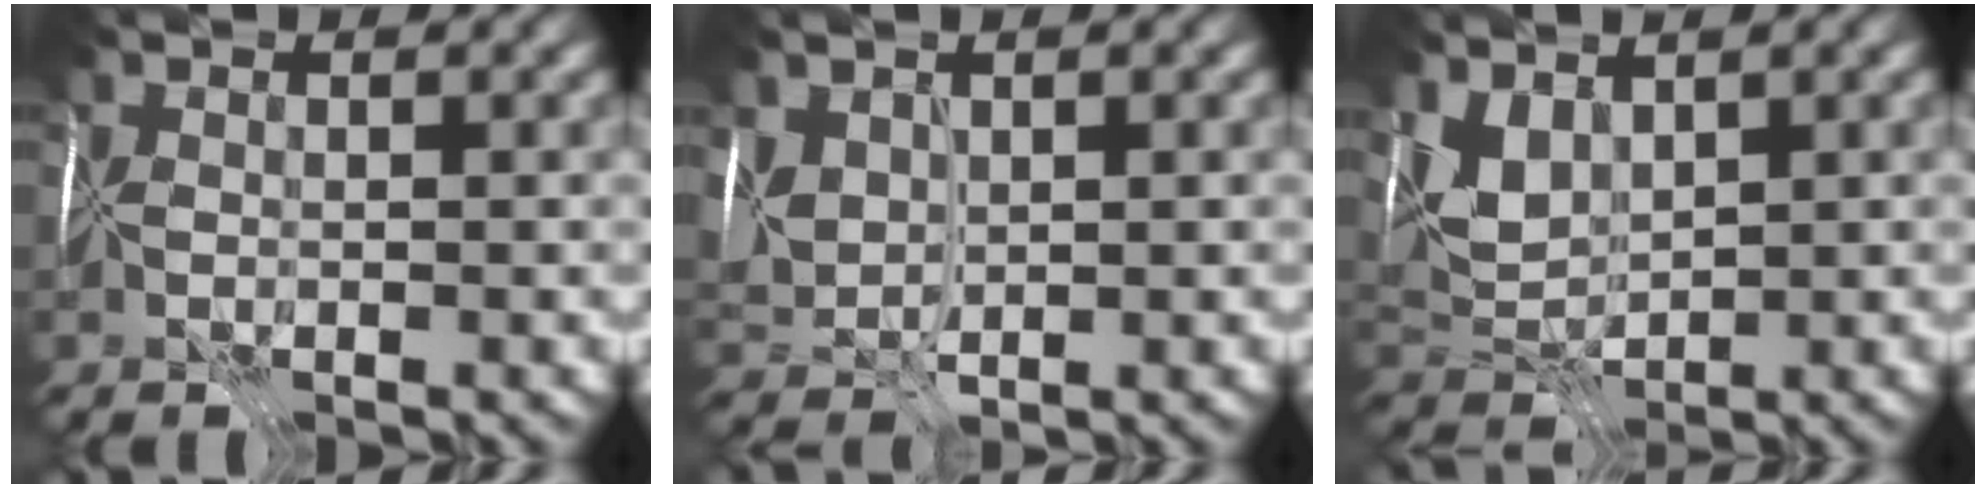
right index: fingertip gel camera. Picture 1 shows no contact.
{"total": 3.1, "force": [1.3, 2.2, 1.8], "torque": [-0.053, 0.005, 0.028]}
{"total": 3.3, "force": [2.0, 1.9, 1.9], "torque": [-0.044, -0.003, 0.043]}